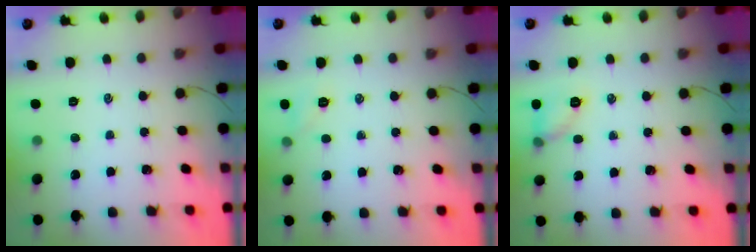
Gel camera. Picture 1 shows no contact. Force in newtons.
{"total": 4.6, "press": 4.3, "slide": 1.4}
{"total": 7.8, "press": 7.8, "slide": 0.5}